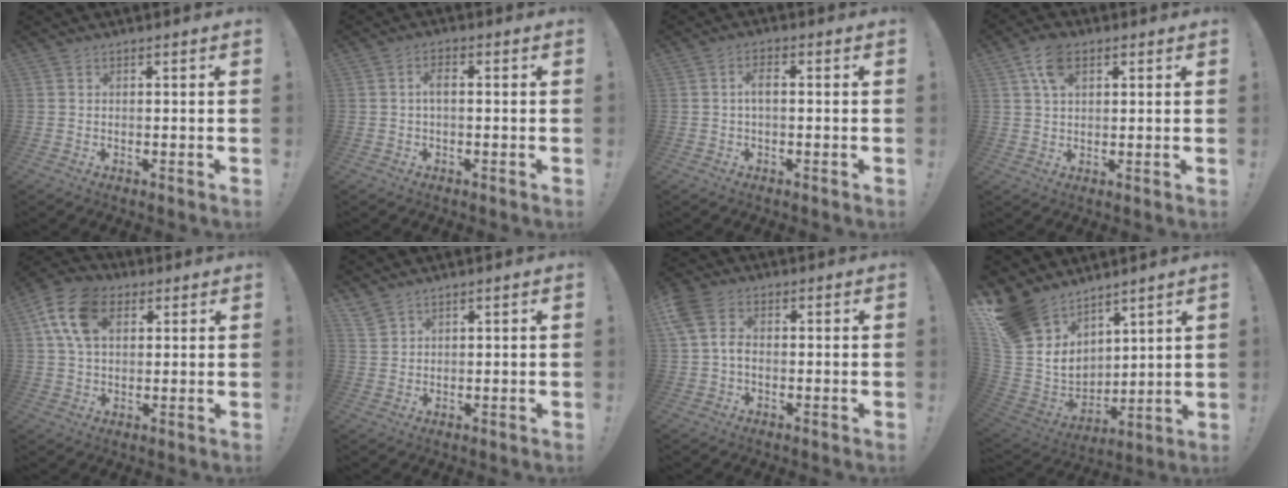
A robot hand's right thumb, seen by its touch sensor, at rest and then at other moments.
{"total": 3.0, "force": [-0.1, 1.0, 2.9], "torque": [-0.060, 0.011, -0.001]}
{"total": 3.3, "force": [0.0, 1.1, 3.2], "torque": [-0.066, 0.009, 0.000]}
{"total": 7.8, "force": [3.3, 4.4, 5.5], "torque": [-0.090, 0.001, 0.062]}
{"total": 13.8, "force": [5.3, 9.1, 8.9], "torque": [-0.162, -0.001, 0.100]}
{"total": 3.4, "force": [3.0, 1.1, 1.3], "torque": [-0.033, -0.014, 0.060]}
{"total": 7.0, "force": [-0.1, 5.0, 4.9], "torque": [-0.110, 0.011, 0.002]}
{"total": 16.8, "force": [12.1, 10.2, 5.9], "torque": [-0.136, -0.079, 0.247]}